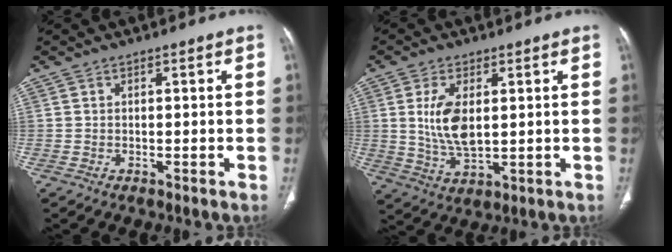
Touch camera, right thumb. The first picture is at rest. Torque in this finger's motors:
{"motor_torque": [-0.14, 0.37, 0.20, 0.60, -0.01]}